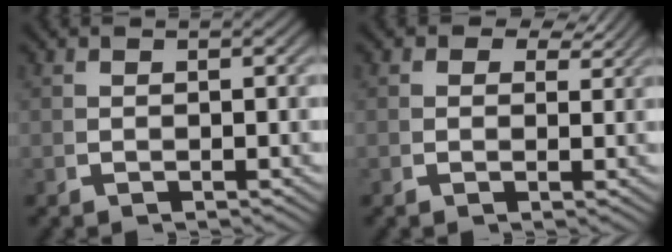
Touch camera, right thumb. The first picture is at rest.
{"total": 2.4, "force": [1.6, 1.5, 1.0], "torque": [-0.017, -0.001, 0.021]}